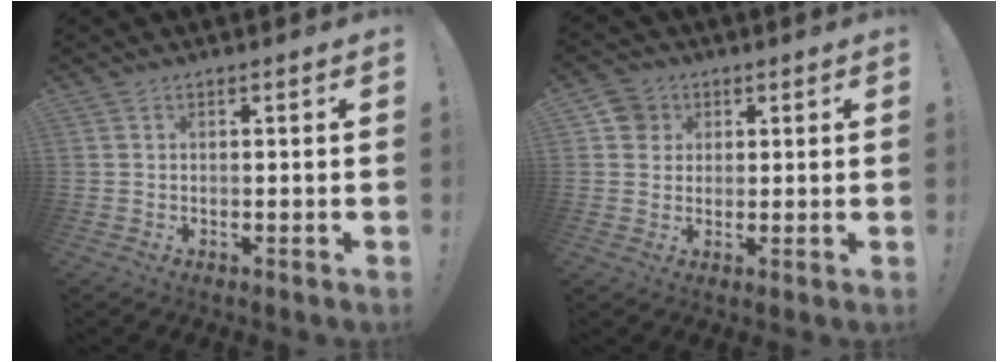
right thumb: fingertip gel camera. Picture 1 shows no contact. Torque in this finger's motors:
{"motor_torque": [0.41, 0.33, 0.27, -0.17, -0.02]}